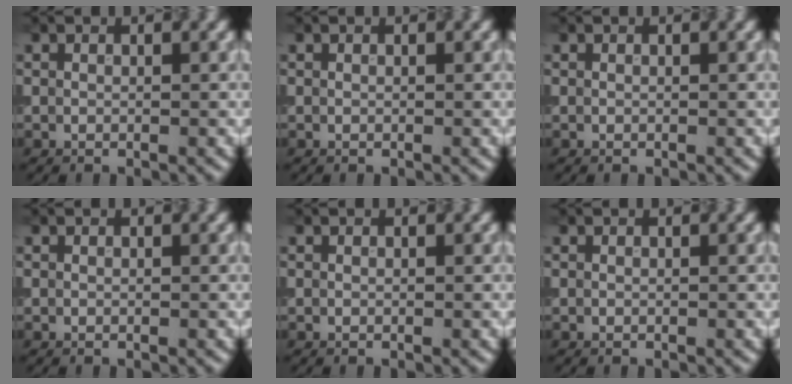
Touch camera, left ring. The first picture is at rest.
{"total": 0.0}
{"total": 0.0}
{"total": 0.0}
{"total": 0.0}
{"total": 0.0}